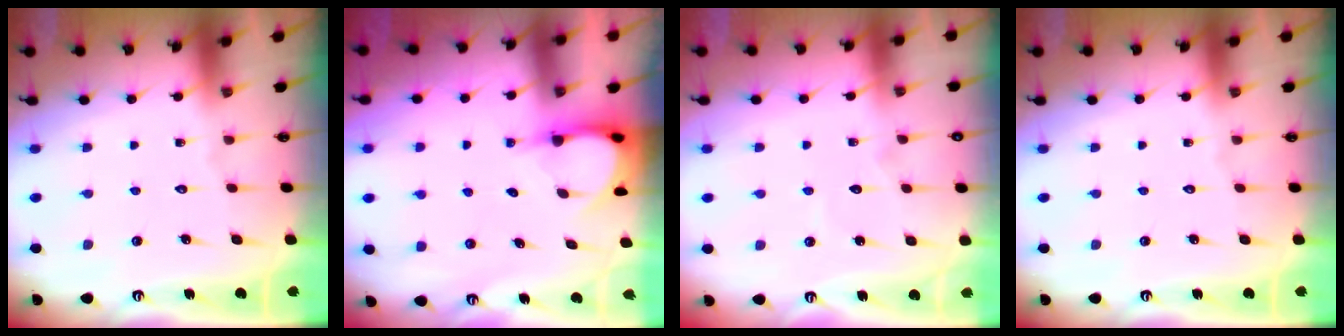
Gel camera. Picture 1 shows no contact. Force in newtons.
{"total": 4.0, "press": 4.0, "slide": 0.2}
{"total": 4.5, "press": 4.5, "slide": 0.4}
{"total": 0.0}